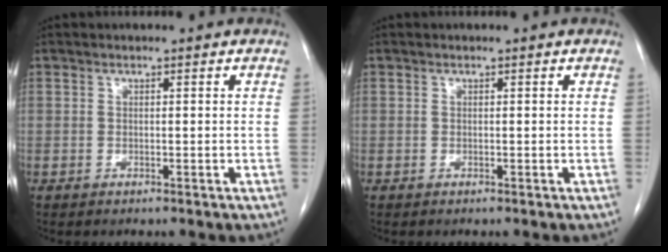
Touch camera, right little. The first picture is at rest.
{"total": 0.0}